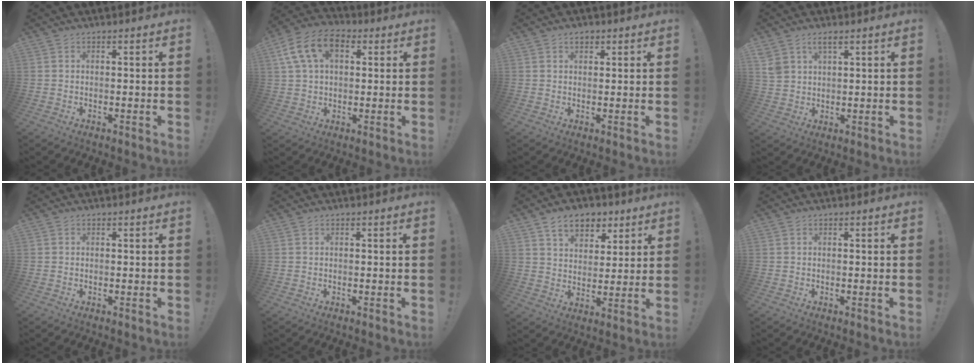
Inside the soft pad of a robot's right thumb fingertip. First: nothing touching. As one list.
[{"total": 13.5, "force": [4.5, 8.6, 9.4], "torque": [-0.179, 0.001, 0.087]}, {"total": 1.9, "force": [1.2, 1.1, 1.0], "torque": [-0.007, -0.005, 0.019]}, {"total": 4.5, "force": [2.7, 2.5, 2.6], "torque": [-0.050, -0.007, 0.051]}, {"total": 0.0}, {"total": 0.0}, {"total": 10.3, "force": [6.3, 6.7, 4.6], "torque": [-0.063, -0.030, 0.117]}, {"total": 0.0}]